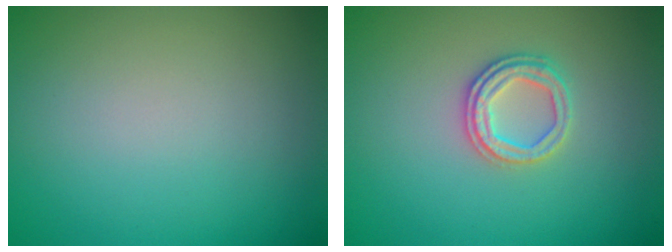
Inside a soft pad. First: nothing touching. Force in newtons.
{"total": 2.5, "press": 2.4, "slide": 0.6}